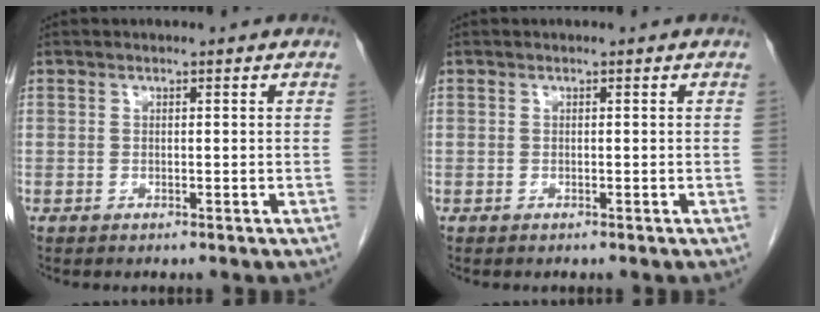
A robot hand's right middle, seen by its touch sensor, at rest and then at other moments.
{"total": 0.0}